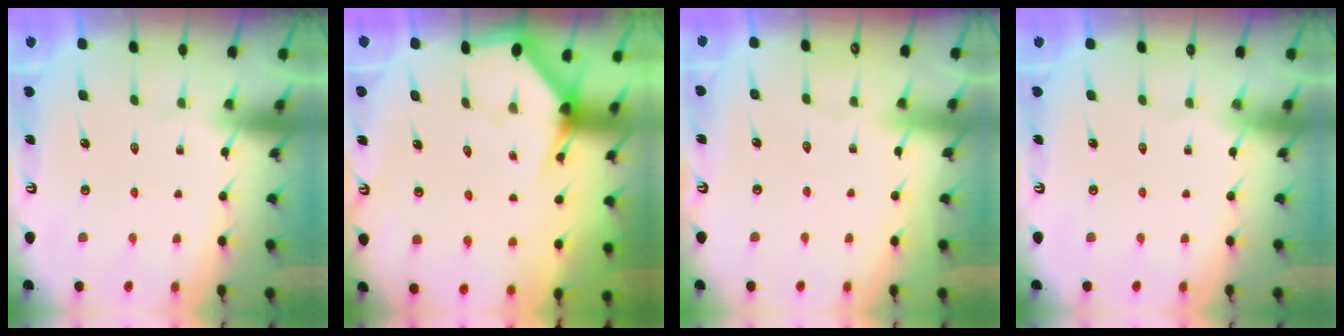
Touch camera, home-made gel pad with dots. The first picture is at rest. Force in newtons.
{"total": 3.0, "press": 3.0, "slide": 0.1}
{"total": 1.5, "press": 1.5, "slide": 0.2}
{"total": 0.0}